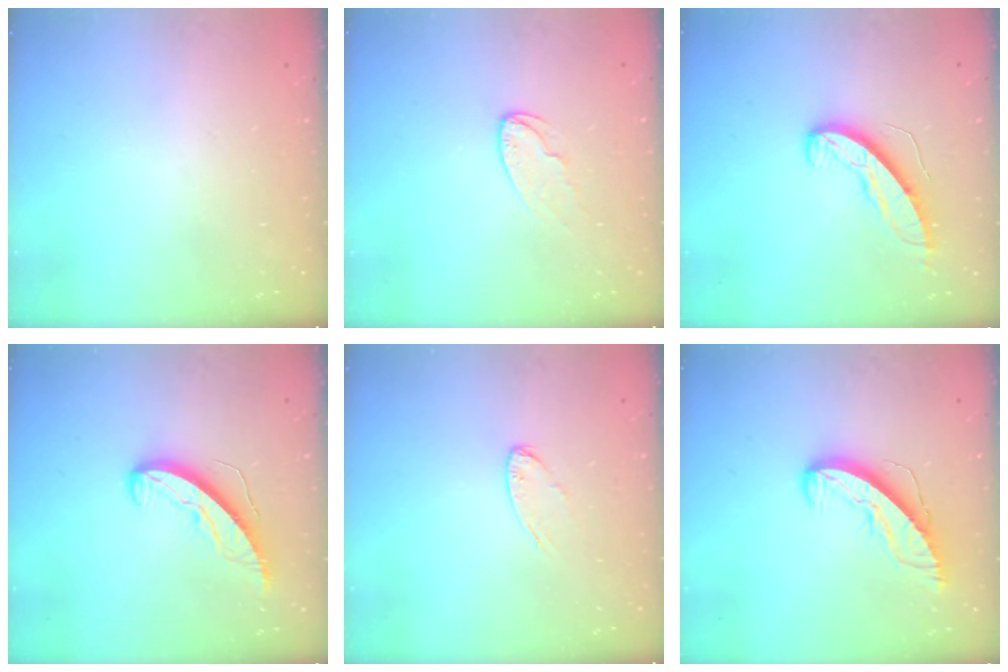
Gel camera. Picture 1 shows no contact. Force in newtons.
{"total": 6.0, "press": 6.0, "slide": 0.5}
{"total": 9.2, "press": 9.2, "slide": 0.5}
{"total": 10.7, "press": 10.6, "slide": 0.9}
{"total": 7.1, "press": 7.1, "slide": 0.5}
{"total": 9.4, "press": 9.4, "slide": 0.4}